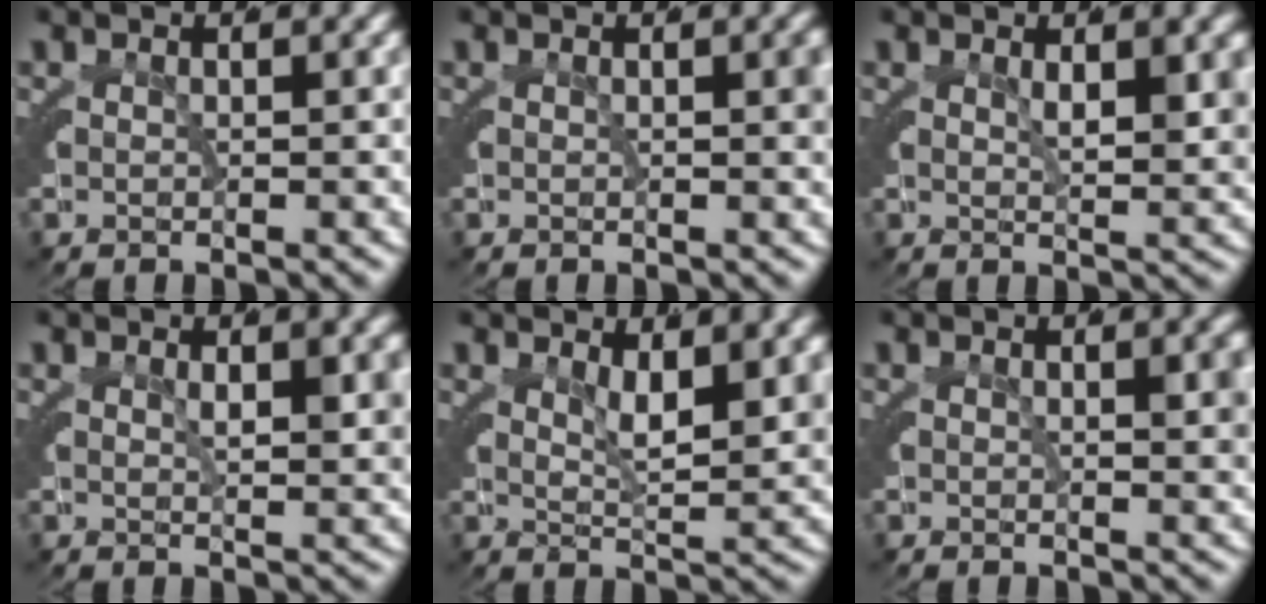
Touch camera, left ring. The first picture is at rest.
{"total": 0.7, "force": [-0.1, 0.0, 0.7], "torque": [-0.004, -0.002, 0.000]}
{"total": 2.7, "force": [1.3, -0.2, 2.3], "torque": [-0.026, -0.014, 0.029]}
{"total": 2.3, "force": [1.0, -0.2, 2.0], "torque": [-0.024, -0.012, 0.022]}
{"total": 3.7, "force": [2.4, -0.1, 2.8], "torque": [-0.032, -0.019, 0.048]}
{"total": 1.3, "force": [0.2, 0.0, 1.3], "torque": [-0.014, -0.006, 0.006]}